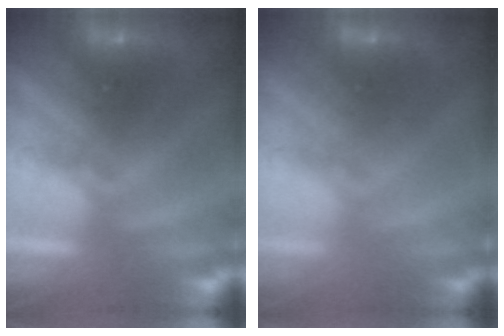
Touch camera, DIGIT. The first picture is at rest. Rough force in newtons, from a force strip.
{"total": 2.2}